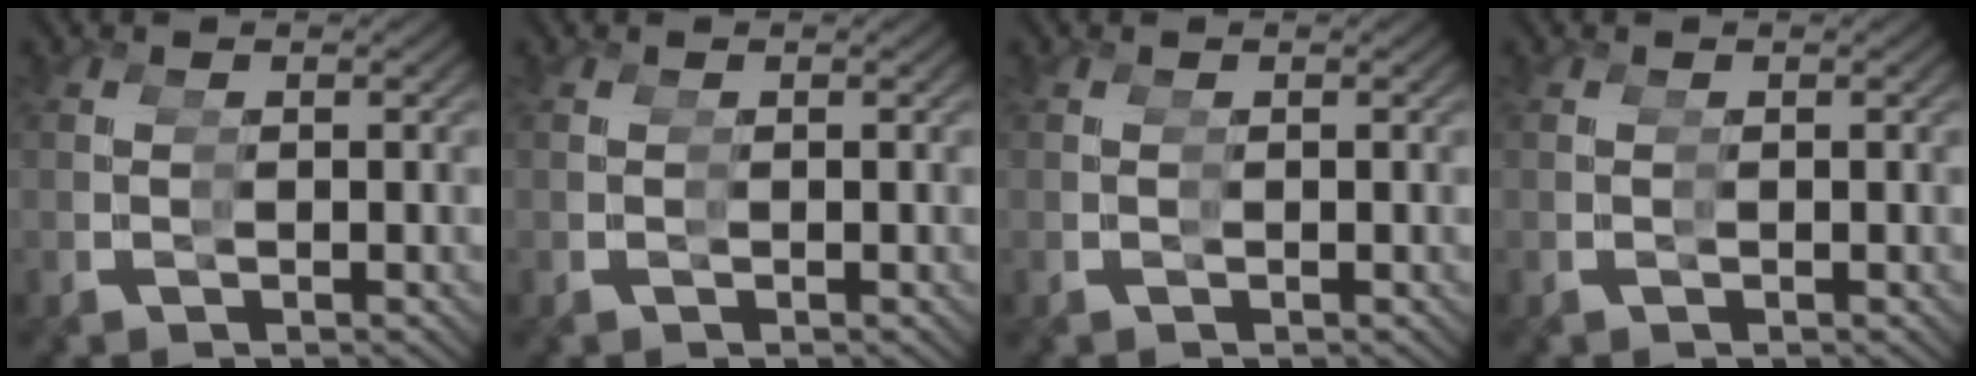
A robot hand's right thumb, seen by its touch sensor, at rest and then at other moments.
{"total": 0.0}
{"total": 0.0}
{"total": 0.0}